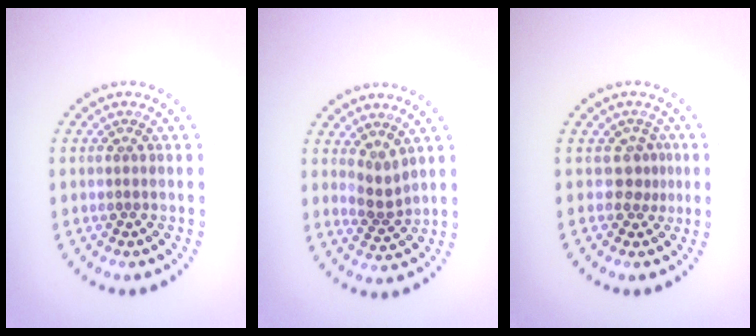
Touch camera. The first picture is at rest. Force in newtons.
{"total": 1.6, "press": 1.2, "slide": 1.1}
{"total": 1.8, "press": 1.3, "slide": 1.1}